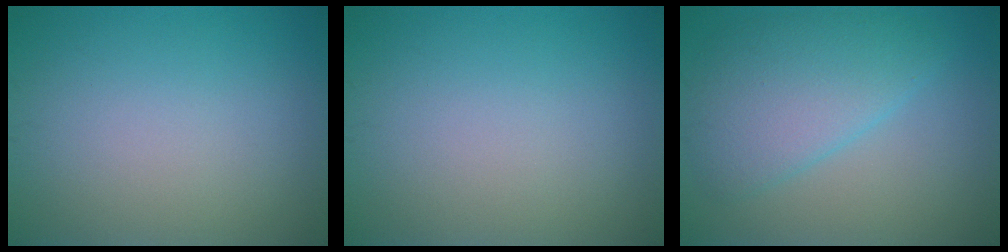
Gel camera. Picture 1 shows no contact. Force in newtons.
{"total": 0.0}
{"total": 5.4, "press": 5.4, "slide": 0.3}